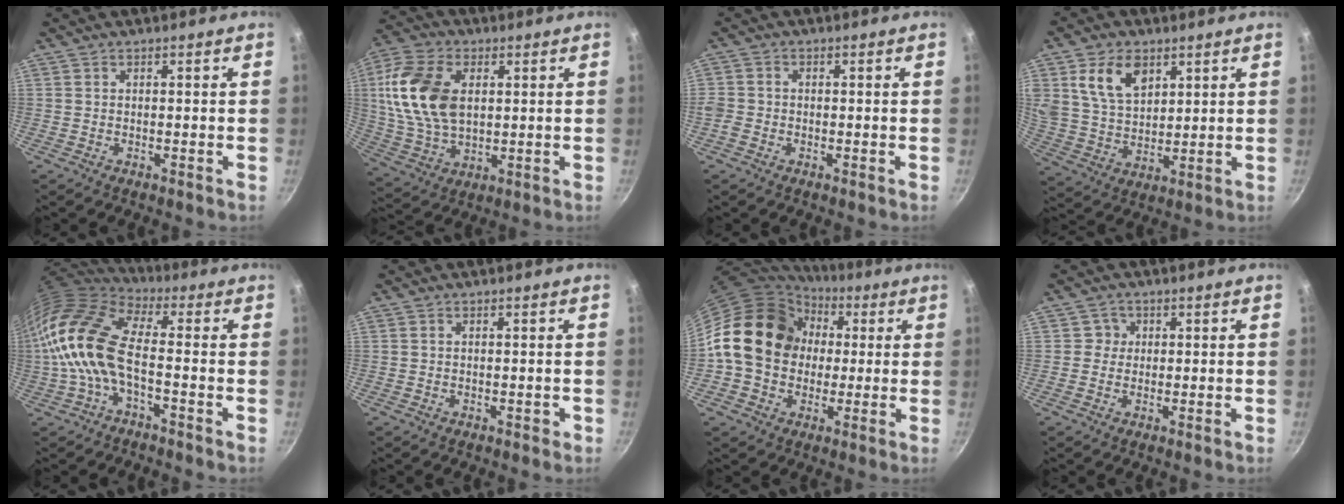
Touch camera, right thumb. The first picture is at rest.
{"total": 17.1, "force": [3.0, 10.9, 12.8], "torque": [-0.240, 0.000, 0.059]}
{"total": 2.6, "force": [-1.2, 2.1, 1.0], "torque": [-0.018, 0.006, -0.027]}
{"total": 11.2, "force": [4.9, 7.3, 6.9], "torque": [-0.110, -0.021, 0.099]}
{"total": 15.2, "force": [-2.1, 7.1, 13.2], "torque": [-0.256, 0.025, -0.055]}
{"total": 0.8, "force": [-0.3, 0.5, 0.5], "torque": [-0.002, 0.005, -0.003]}
{"total": 18.5, "force": [2.0, 15.2, 10.3], "torque": [-0.149, 0.034, 0.024]}
{"total": 2.4, "force": [0.3, 2.3, 0.2], "torque": [0.014, 0.002, 0.000]}